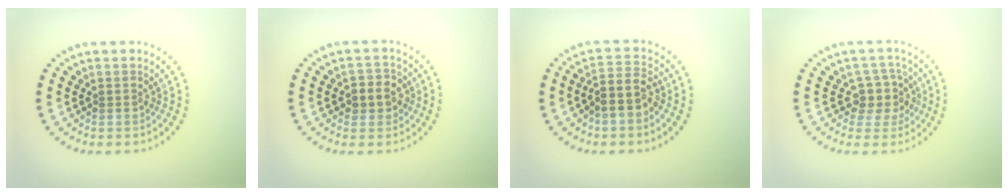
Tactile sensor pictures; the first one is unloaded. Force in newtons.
{"total": 2.6, "press": 2.5, "slide": 0.9}
{"total": 3.2, "press": 2.7, "slide": 1.6}
{"total": 2.9, "press": 2.4, "slide": 1.6}